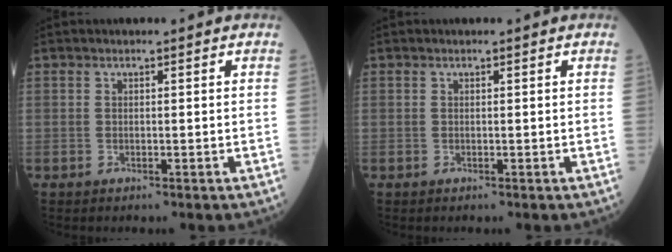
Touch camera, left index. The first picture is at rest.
{"total": 0.0}